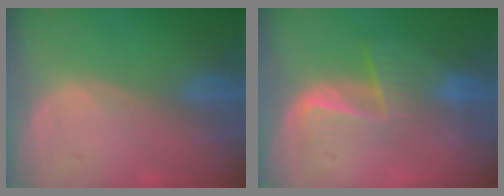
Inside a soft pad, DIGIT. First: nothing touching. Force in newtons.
{"total": 6.9, "press": 5.6, "slide": 4.0}